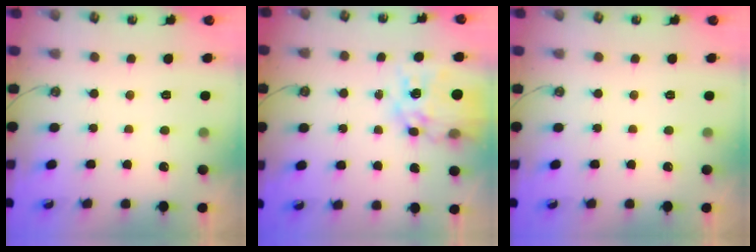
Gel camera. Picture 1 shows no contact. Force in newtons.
{"total": 14.1, "press": 14.0, "slide": 1.5}
{"total": 0.0}